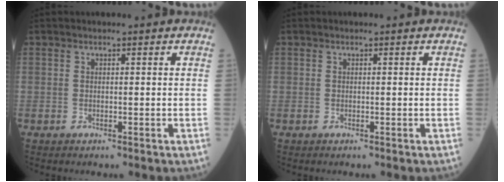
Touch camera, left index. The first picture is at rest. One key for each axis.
{"total": 0.0}